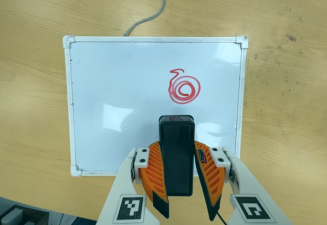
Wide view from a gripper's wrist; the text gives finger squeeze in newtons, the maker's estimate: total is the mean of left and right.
{"total": 8.7, "left": 7.4, "right": 9.9}